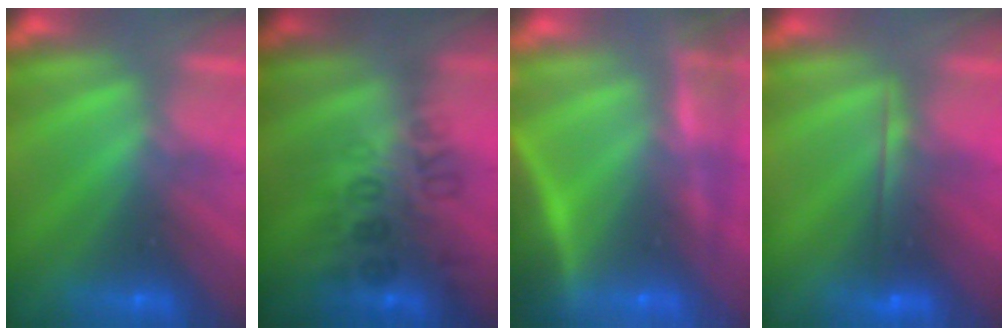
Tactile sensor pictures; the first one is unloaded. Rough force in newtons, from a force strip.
{"total": 2.8}
{"total": 8.7}
{"total": 2.1}